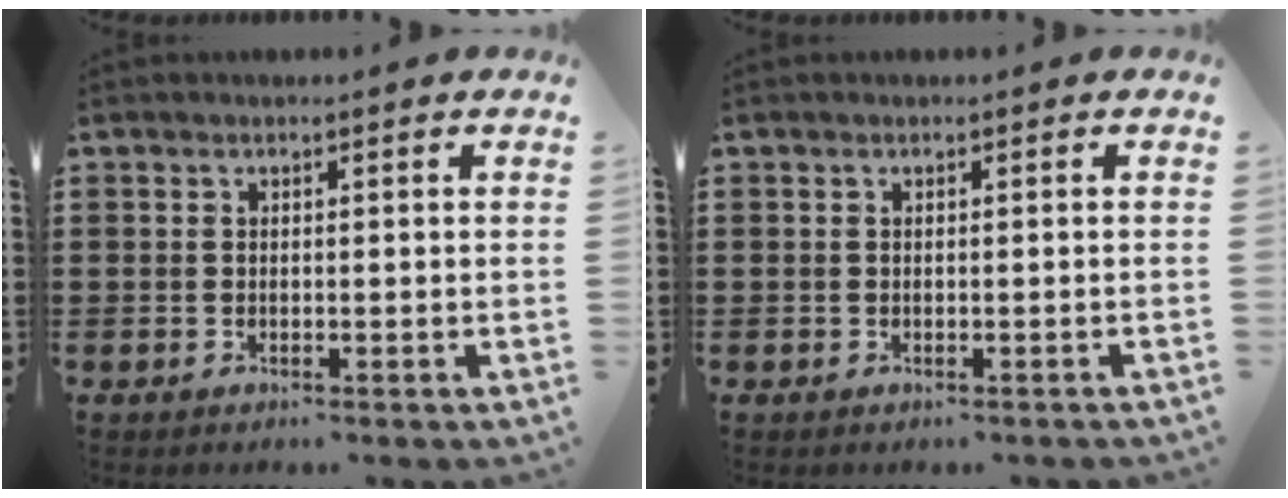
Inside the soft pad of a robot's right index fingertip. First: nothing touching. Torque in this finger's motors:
{"motor_torque": [-0.04, -0.02, 0.01, 0.00]}